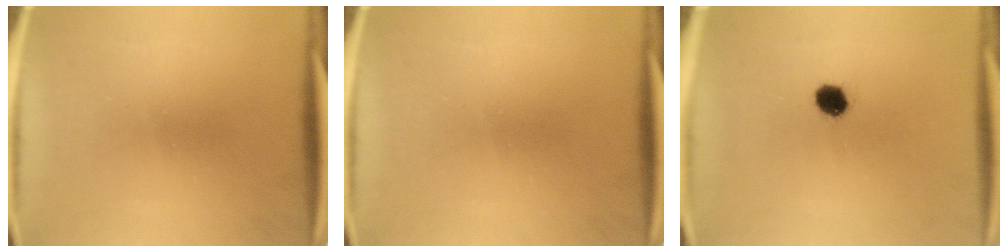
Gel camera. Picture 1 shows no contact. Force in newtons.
{"total": 0.0}
{"total": 4.3}